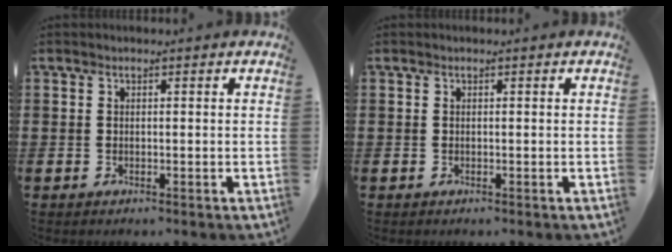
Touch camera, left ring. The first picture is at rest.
{"total": 0.0}